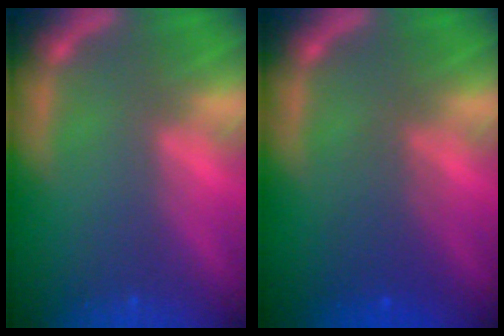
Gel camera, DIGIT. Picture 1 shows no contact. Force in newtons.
{"total": 3.0}